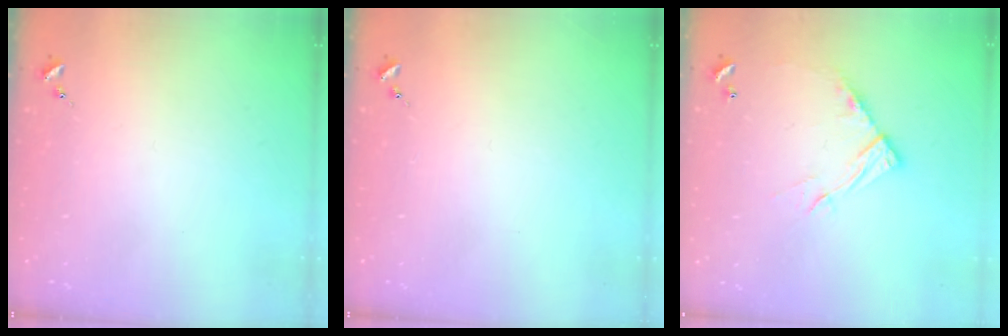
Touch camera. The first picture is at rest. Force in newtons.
{"total": 0.0}
{"total": 11.5, "press": 11.5, "slide": 0.8}